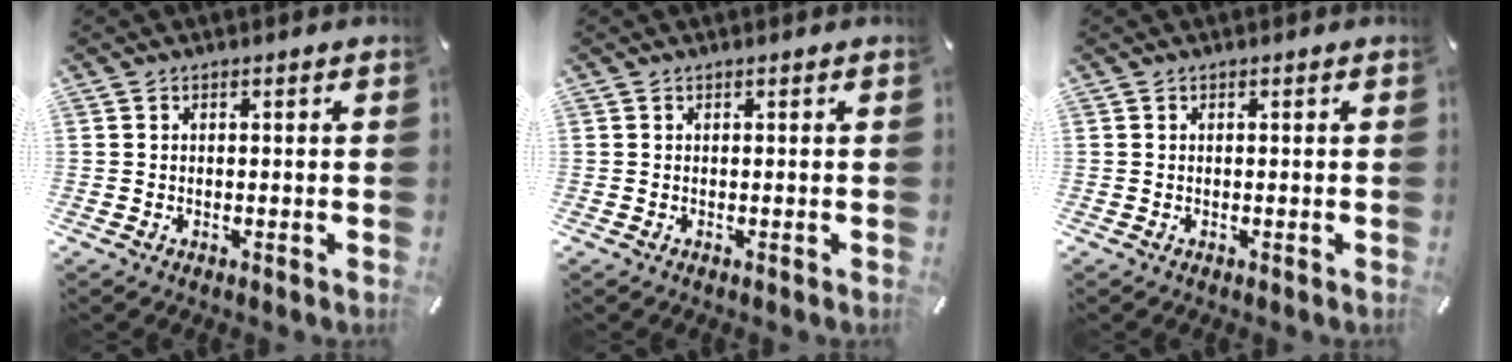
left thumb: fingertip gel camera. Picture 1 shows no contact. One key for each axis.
{"total": 0.0}
{"total": 0.0}